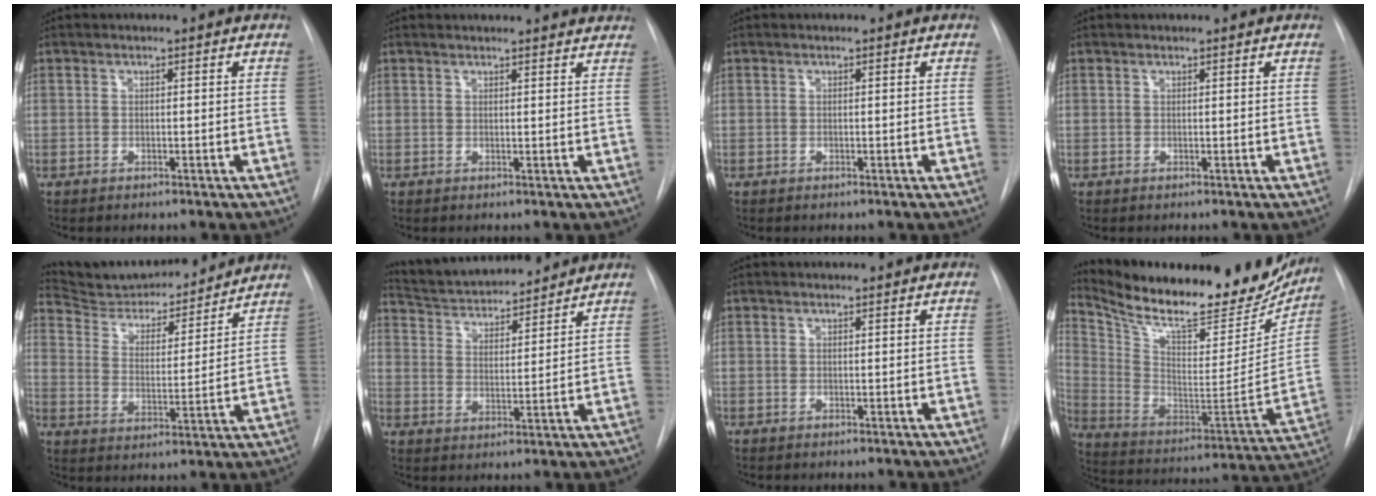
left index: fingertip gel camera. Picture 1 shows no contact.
{"total": 8.4, "force": [8.2, 1.2, 1.7], "torque": [-0.005, 0.007, 0.074]}
{"total": 0.0}
{"total": 0.0}
{"total": 16.5, "force": [15.6, 3.1, 4.5], "torque": [-0.067, -0.010, 0.239]}
{"total": 13.3, "force": [12.4, 2.3, 4.3], "torque": [-0.072, 0.010, 0.205]}
{"total": 0.0}
{"total": 27.4, "force": [22.9, 7.4, 13.0], "torque": [-0.224, -0.043, 0.332]}